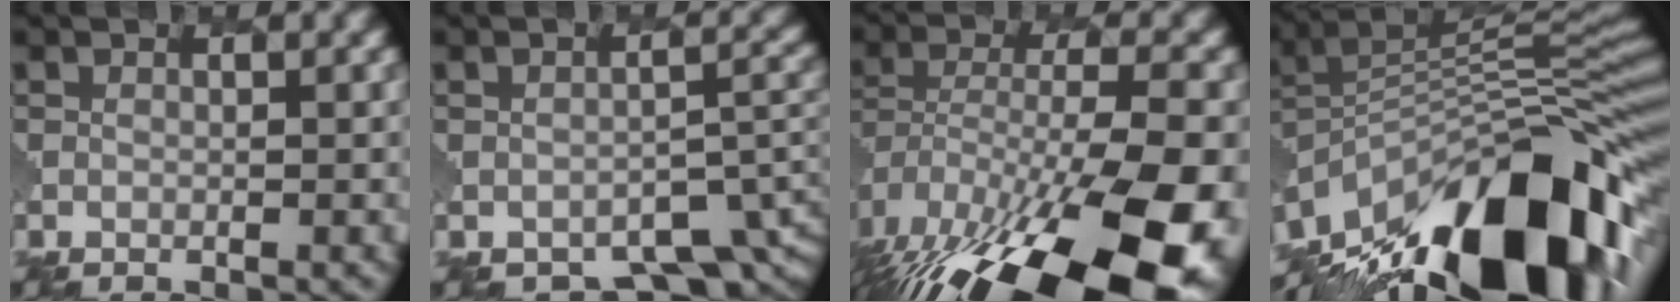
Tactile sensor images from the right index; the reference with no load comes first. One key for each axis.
{"total": 4.1, "fx": -3.5, "fy": 1.7, "fz": 1.4, "tx": -0.010, "ty": -0.006, "tz": -0.048}
{"total": 19.0, "fx": -11.4, "fy": 9.0, "fz": 12.3, "tx": -0.217, "ty": -0.059, "tz": -0.143}
{"total": 14.7, "fx": -8.9, "fy": 6.1, "fz": 10.0, "tx": -0.190, "ty": 0.026, "tz": -0.168}